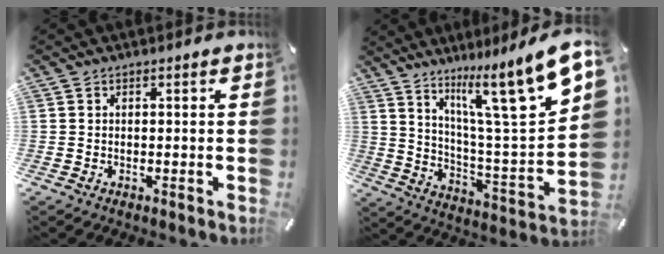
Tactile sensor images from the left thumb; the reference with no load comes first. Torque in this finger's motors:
{"motor_torque": [2.63, 2.33, 1.39, -1.38, 0.22]}